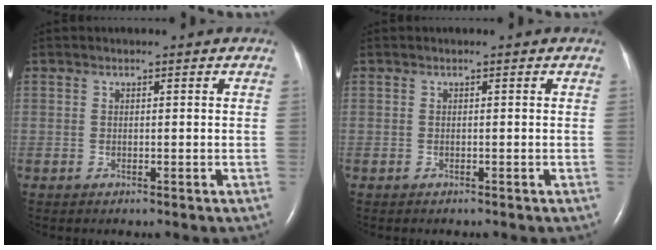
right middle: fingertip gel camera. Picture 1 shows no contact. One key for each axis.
{"total": 0.0}